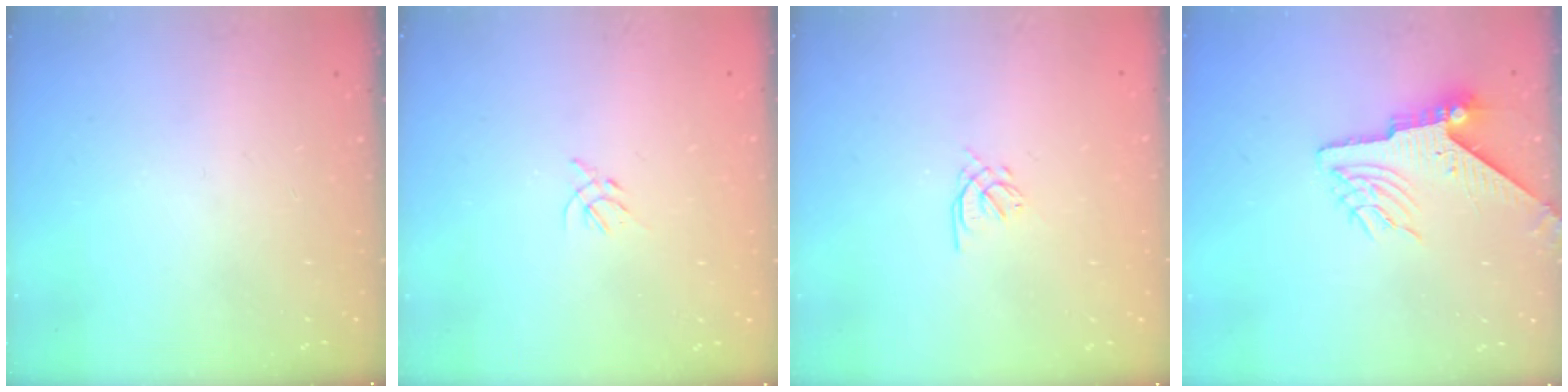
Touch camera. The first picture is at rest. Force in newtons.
{"total": 2.3, "press": 2.2, "slide": 0.6}
{"total": 1.4, "press": 1.3, "slide": 0.5}
{"total": 8.4, "press": 8.3, "slide": 1.2}